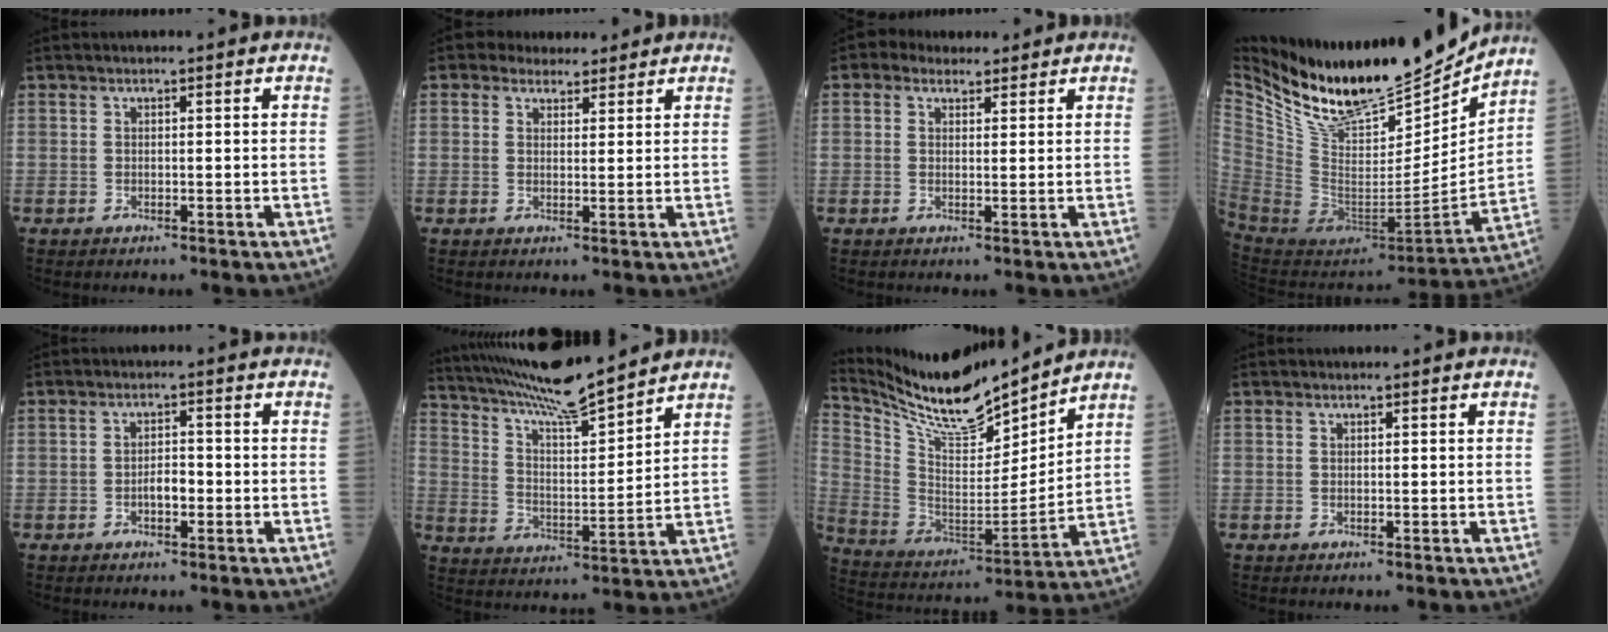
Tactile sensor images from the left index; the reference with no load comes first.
{"total": 4.3, "force": [3.6, 2.3, 0.8], "torque": [-0.006, 0.016, 0.051]}
{"total": 4.0, "force": [2.9, 2.5, 1.3], "torque": [-0.021, 0.026, 0.047]}
{"total": 22.5, "force": [19.6, 5.0, 10.0], "torque": [-0.185, -0.044, 0.340]}
{"total": 2.4, "force": [-0.9, 1.0, 2.0], "torque": [-0.030, 0.006, -0.017]}
{"total": 15.9, "force": [14.2, 0.4, 7.1], "torque": [-0.136, 0.006, 0.247]}
{"total": 16.8, "force": [15.4, 1.9, 6.4], "torque": [-0.140, -0.008, 0.285]}
{"total": 0.0}